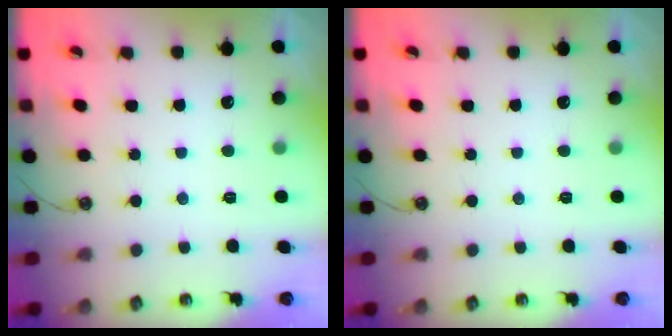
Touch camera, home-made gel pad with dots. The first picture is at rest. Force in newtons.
{"total": 0.0}